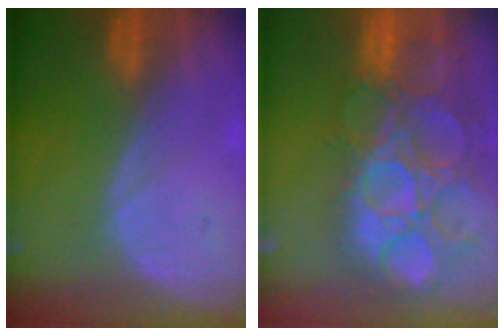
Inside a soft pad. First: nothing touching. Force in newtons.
{"total": 15.4, "press": 12.7, "slide": 8.7}